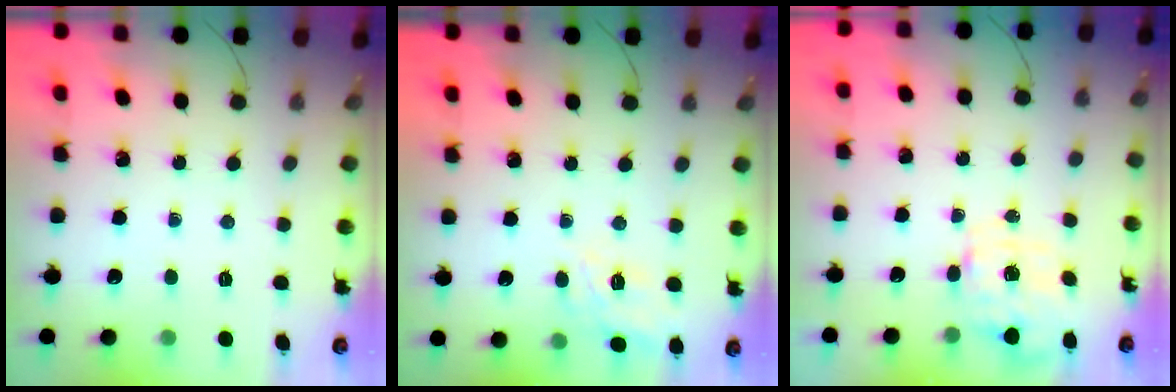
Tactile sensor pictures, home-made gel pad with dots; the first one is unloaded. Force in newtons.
{"total": 5.5, "press": 5.4, "slide": 1.0}
{"total": 2.7, "press": 2.6, "slide": 0.9}